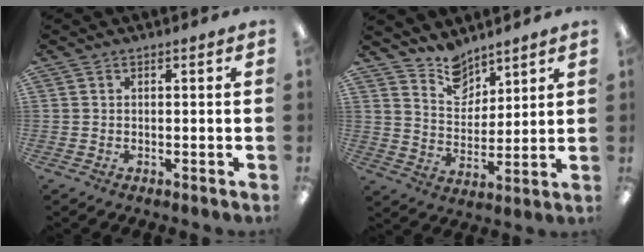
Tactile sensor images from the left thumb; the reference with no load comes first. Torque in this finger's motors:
{"motor_torque": [0.04, -0.04, -0.23, -0.01, 0.05]}